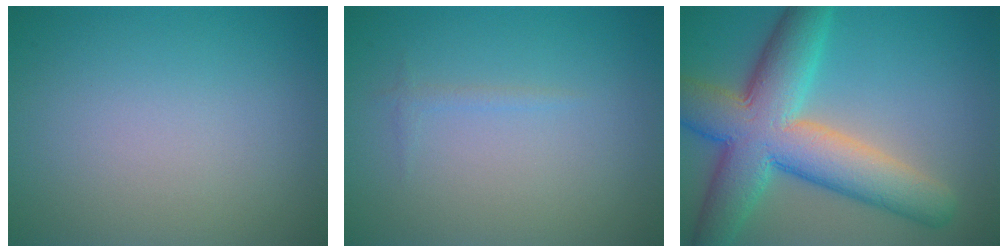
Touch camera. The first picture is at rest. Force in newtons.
{"total": 0.6, "press": 0.6, "slide": 0.1}
{"total": 10.8, "press": 10.8, "slide": 0.6}